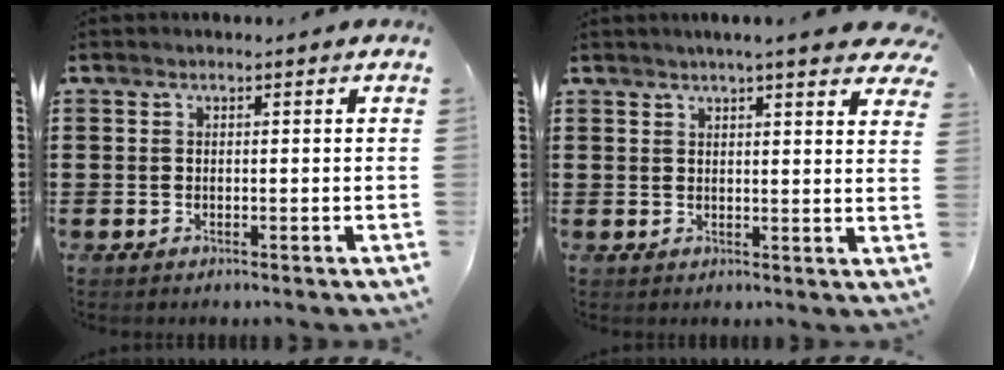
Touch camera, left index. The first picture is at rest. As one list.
[{"total": 4.2, "force": [3.6, -0.2, 2.1], "torque": [-0.045, -0.008, 0.063]}]